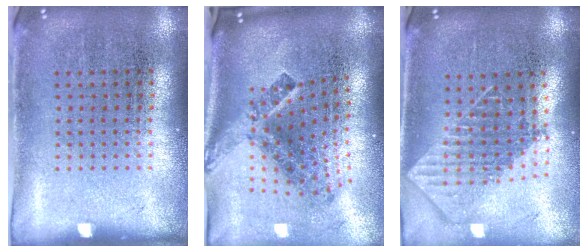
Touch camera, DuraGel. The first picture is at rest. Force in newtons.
{"total": 3.0, "press": 1.7, "slide": 2.5}
{"total": 1.9, "press": 1.5, "slide": 1.3}